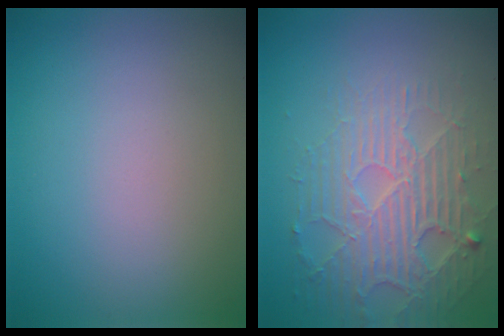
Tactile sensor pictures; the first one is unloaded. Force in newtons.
{"total": 4.9, "press": 4.2, "slide": 2.5}